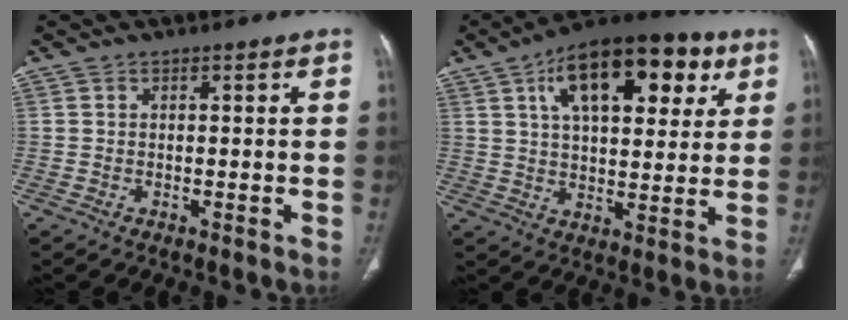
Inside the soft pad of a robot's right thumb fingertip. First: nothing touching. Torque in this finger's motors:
{"motor_torque": [0.08, 4.93, 1.80, 0.77, 0.16]}